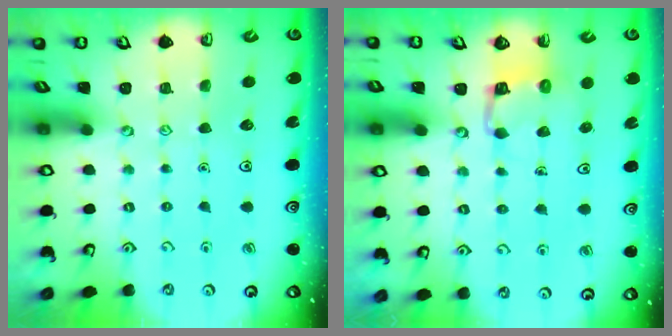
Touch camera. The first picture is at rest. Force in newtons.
{"total": 2.8, "press": 2.8, "slide": 0.2}